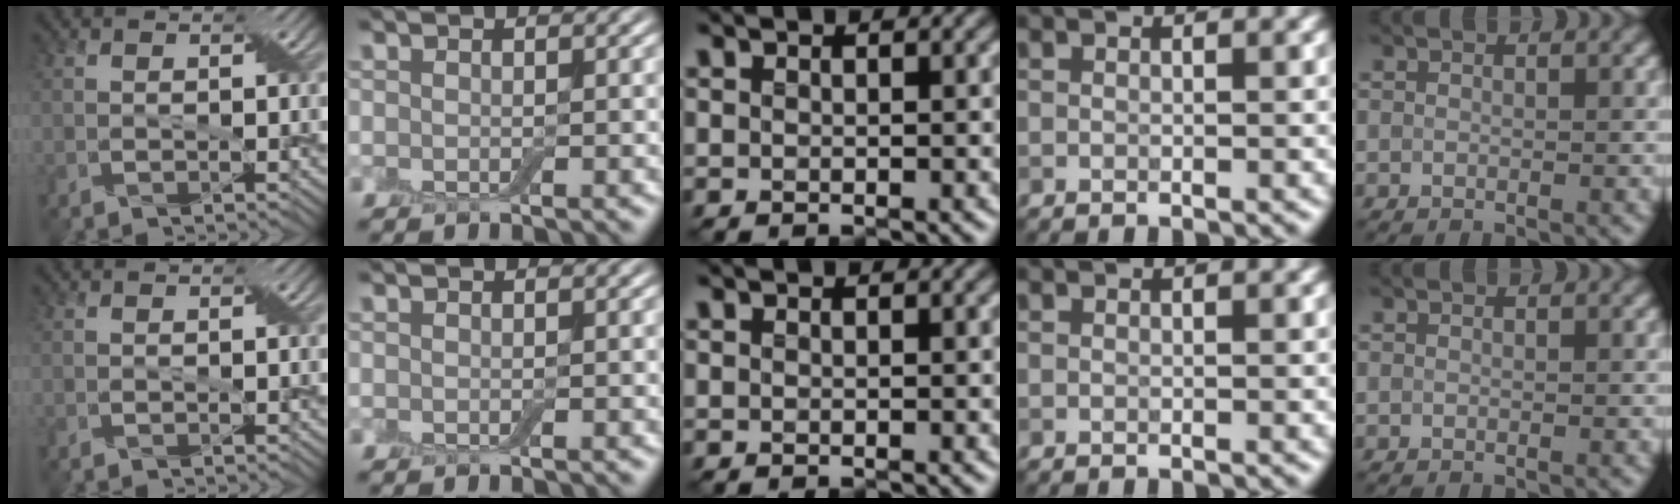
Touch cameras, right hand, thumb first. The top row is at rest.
{}